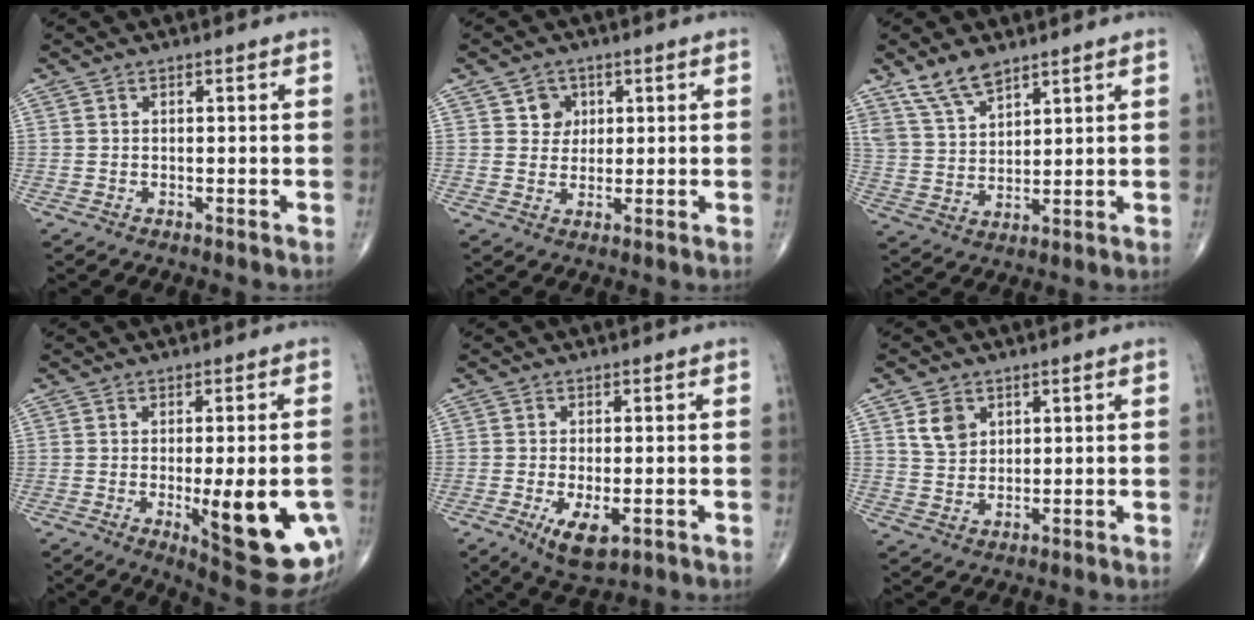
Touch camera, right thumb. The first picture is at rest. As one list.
[{"total": 4.0, "force": [1.5, 3.5, 1.1], "torque": [0.007, -0.004, 0.021]}, {"total": 7.9, "force": [6.0, 3.5, 3.9], "torque": [-0.062, -0.027, 0.123]}, {"total": 16.5, "force": [-3.9, 4.9, 15.2], "torque": [-0.166, -0.011, -0.031]}, {"total": 6.4, "force": [-2.1, 2.7, 5.4], "torque": [-0.096, -0.013, -0.029]}, {"total": 5.2, "force": [2.3, 4.0, 2.5], "torque": [-0.028, -0.013, 0.047]}]